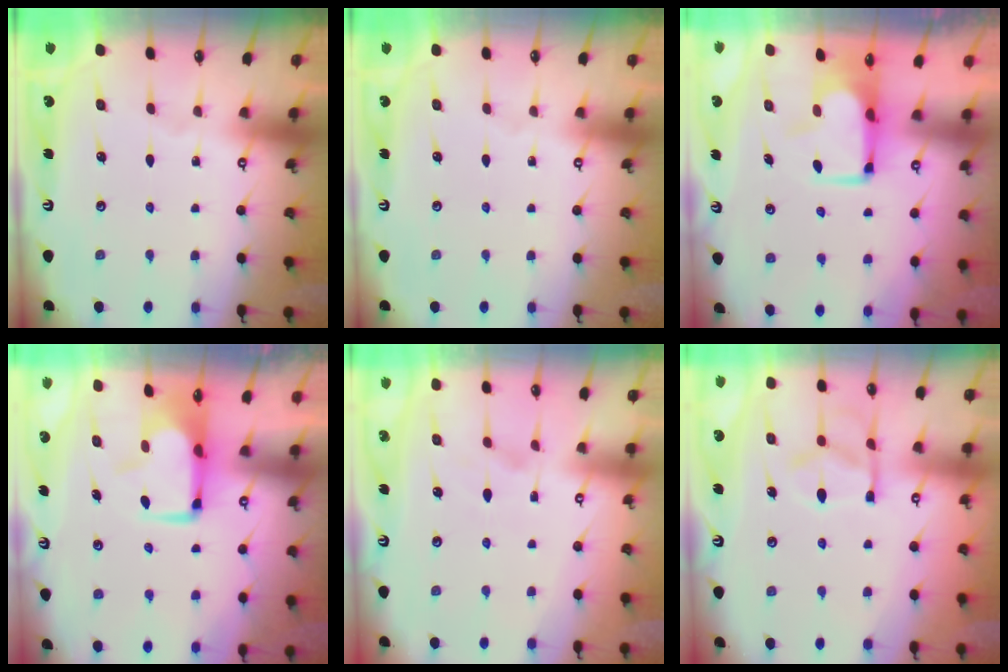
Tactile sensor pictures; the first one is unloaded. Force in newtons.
{"total": 0.0}
{"total": 2.7, "press": 2.7, "slide": 0.5}
{"total": 0.6, "press": 0.1, "slide": 0.6}
{"total": 2.4, "press": 2.1, "slide": 1.3}
{"total": 6.9, "press": 6.7, "slide": 1.7}